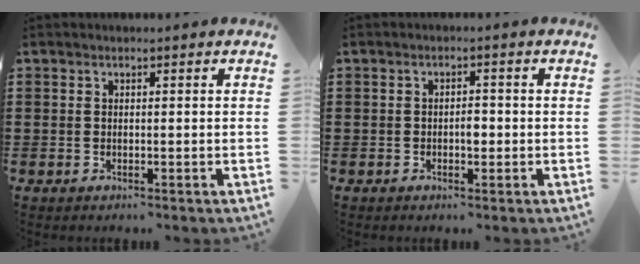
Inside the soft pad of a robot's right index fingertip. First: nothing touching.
{"total": 2.1, "force": [-0.4, 1.0, 1.8], "torque": [-0.034, 0.002, -0.008]}